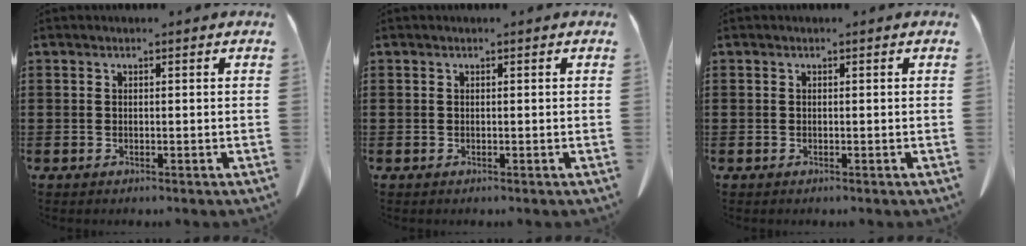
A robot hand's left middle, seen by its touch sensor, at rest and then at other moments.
{"total": 0.0}
{"total": 0.0}